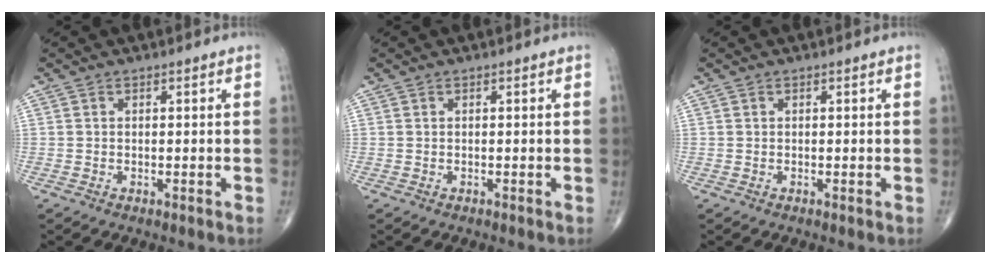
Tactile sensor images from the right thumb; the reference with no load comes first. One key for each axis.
{"total": 0.0}
{"total": 0.0}